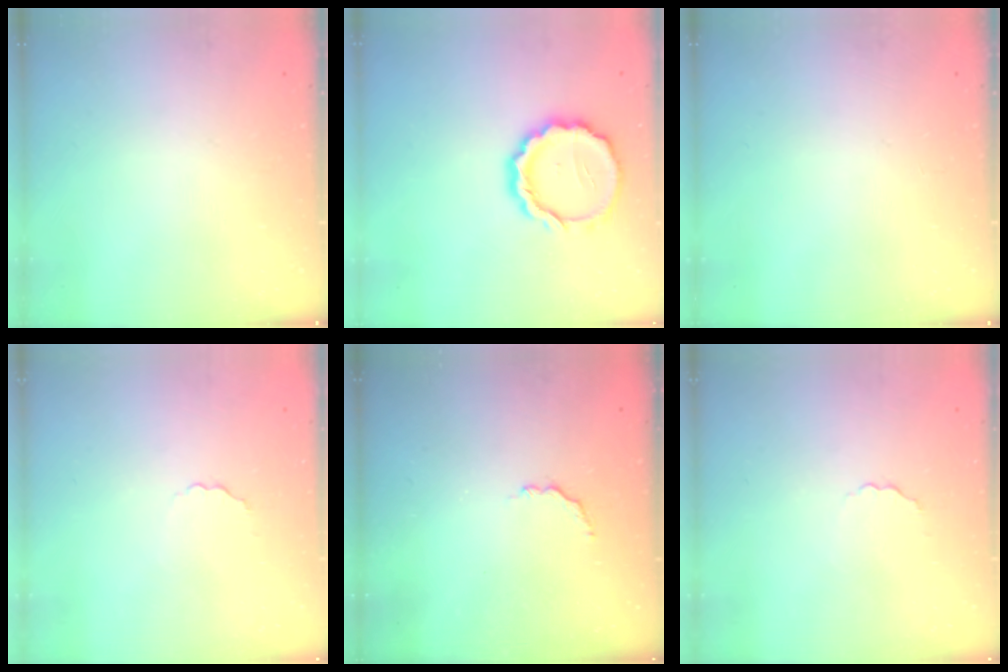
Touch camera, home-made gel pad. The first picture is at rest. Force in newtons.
{"total": 13.2, "press": 13.0, "slide": 2.7}
{"total": 0.0}
{"total": 2.4, "press": 2.3, "slide": 0.7}
{"total": 2.6, "press": 2.4, "slide": 1.0}
{"total": 2.4, "press": 2.3, "slide": 0.7}